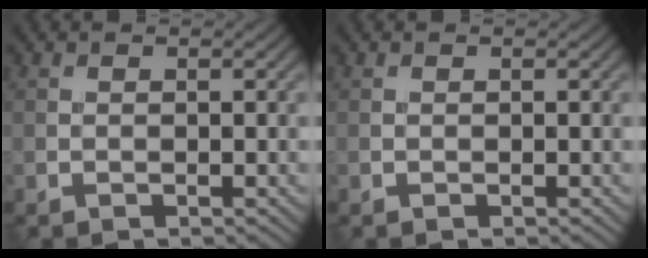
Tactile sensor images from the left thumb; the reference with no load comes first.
{"total": 0.0}